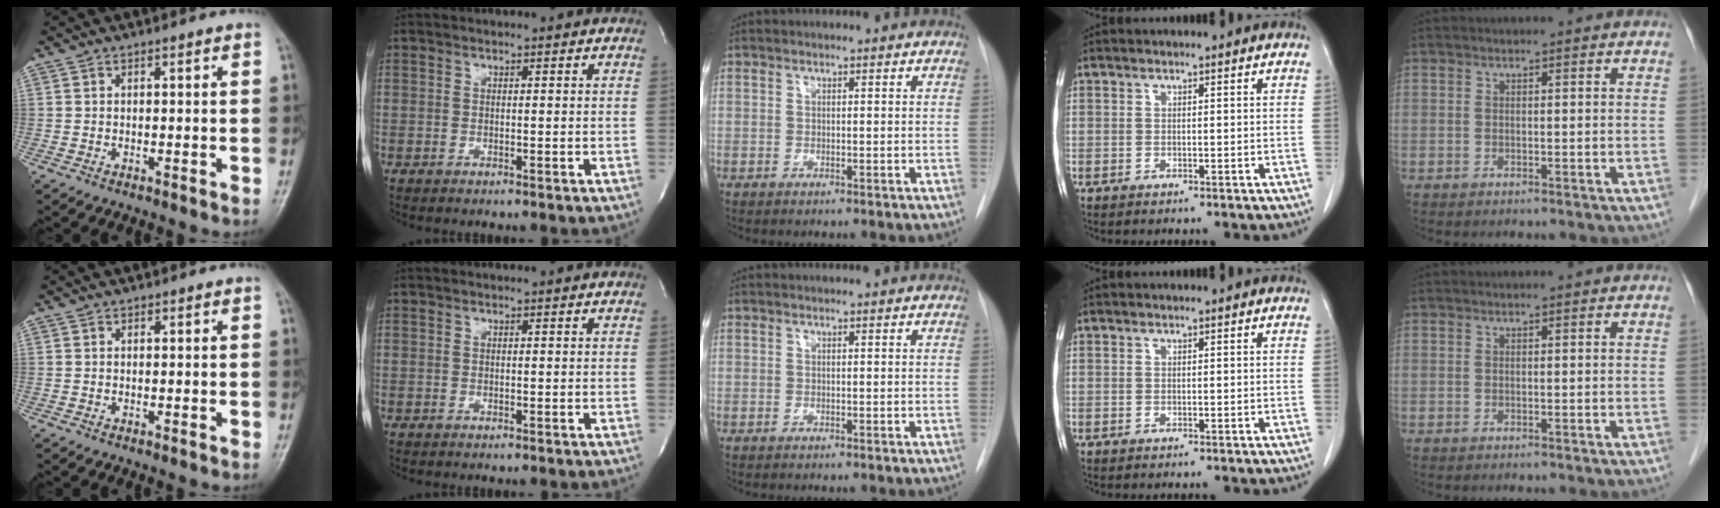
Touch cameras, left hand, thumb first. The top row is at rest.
{}